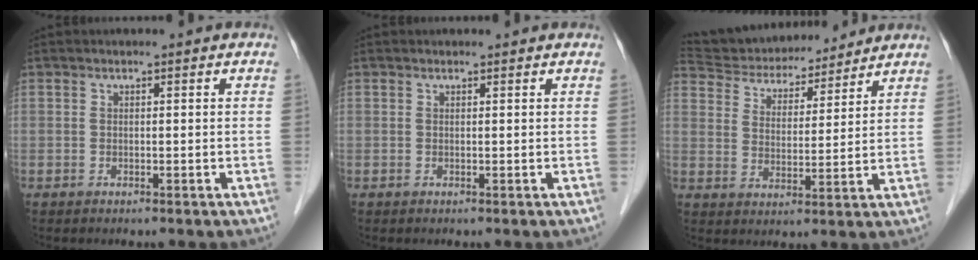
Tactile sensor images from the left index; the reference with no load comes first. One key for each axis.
{"total": 0.5, "fx": 0.5, "fy": 0.1, "fz": 0.0, "tx": -0.005, "ty": 0.002, "tz": 0.006}
{"total": 15.3, "fx": 14.2, "fy": 4.0, "fz": 4.0, "tx": -0.073, "ty": 0.026, "tz": 0.231}